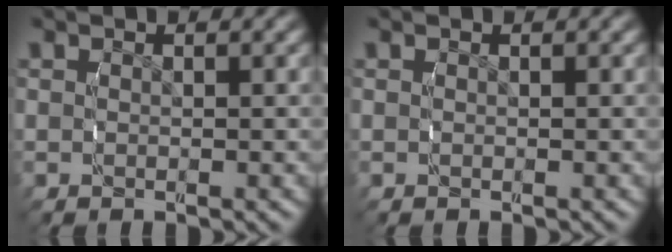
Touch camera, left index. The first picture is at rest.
{"total": 0.0}